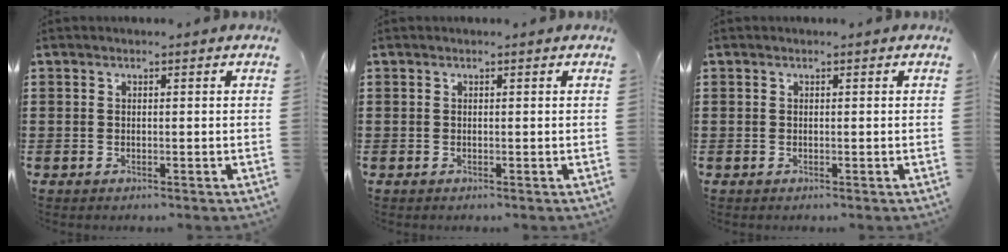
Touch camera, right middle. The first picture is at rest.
{"total": 0.0}
{"total": 0.0}